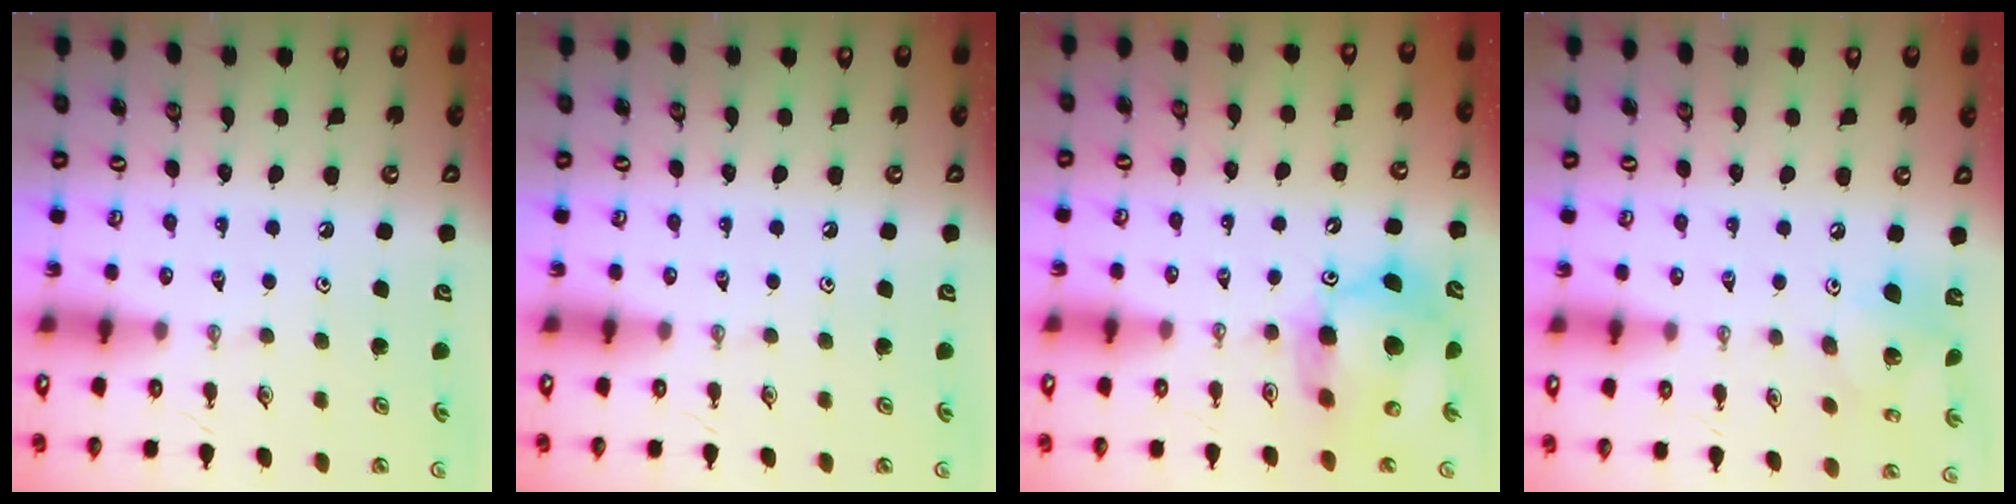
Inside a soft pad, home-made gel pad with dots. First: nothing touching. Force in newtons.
{"total": 0.0}
{"total": 12.0, "press": 11.9, "slide": 0.8}
{"total": 10.6, "press": 10.5, "slide": 0.9}